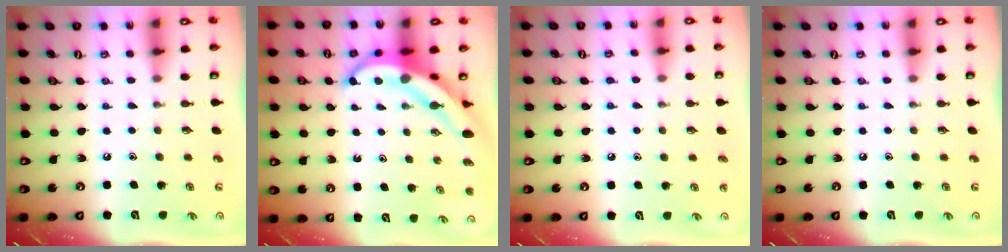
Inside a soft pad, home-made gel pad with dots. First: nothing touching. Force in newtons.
{"total": 8.7, "press": 8.6, "slide": 1.6}
{"total": 3.9, "press": 3.8, "slide": 0.4}
{"total": 0.0}